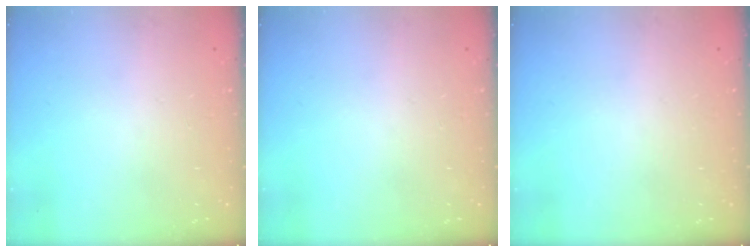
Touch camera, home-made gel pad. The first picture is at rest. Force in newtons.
{"total": 0.0}
{"total": 0.0}